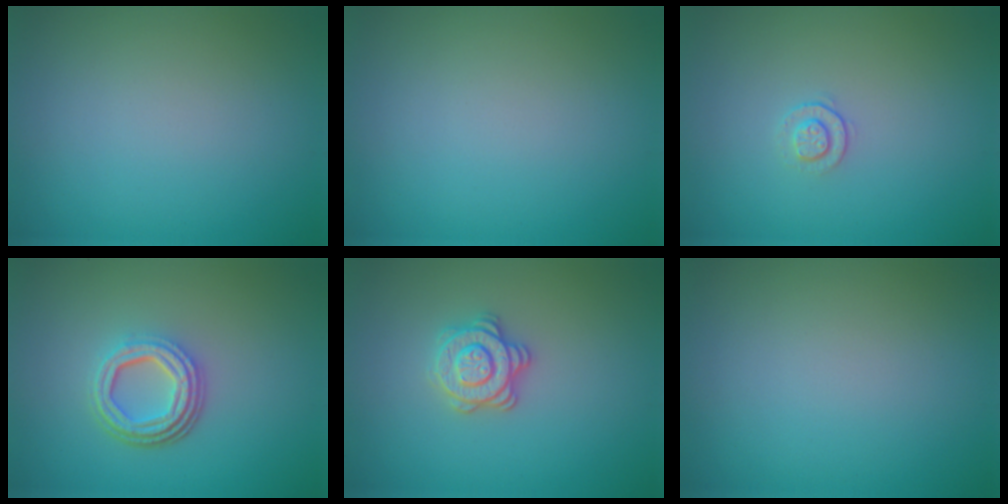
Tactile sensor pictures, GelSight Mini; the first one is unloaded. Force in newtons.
{"total": 0.0}
{"total": 1.1, "press": 0.7, "slide": 0.9}
{"total": 4.7, "press": 3.4, "slide": 3.2}
{"total": 3.1, "press": 2.8, "slide": 1.3}
{"total": 0.0}